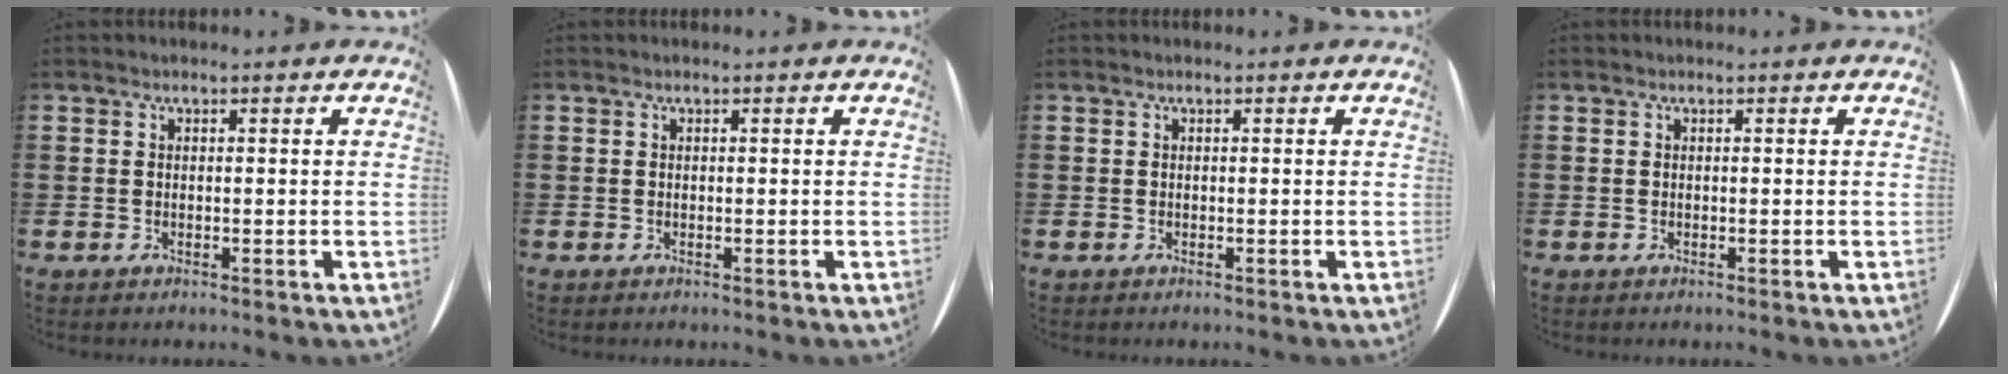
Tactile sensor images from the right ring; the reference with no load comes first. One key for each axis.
{"total": 0.0}
{"total": 0.0}
{"total": 0.0}